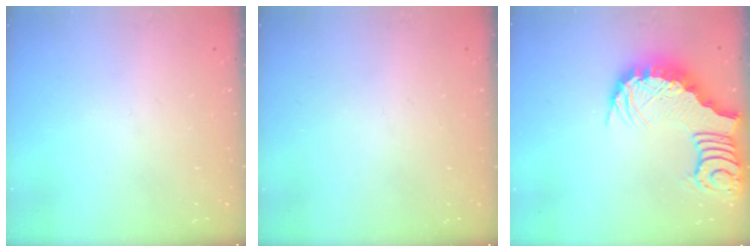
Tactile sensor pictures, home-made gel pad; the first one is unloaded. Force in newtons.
{"total": 0.0}
{"total": 3.8, "press": 3.7, "slide": 0.7}